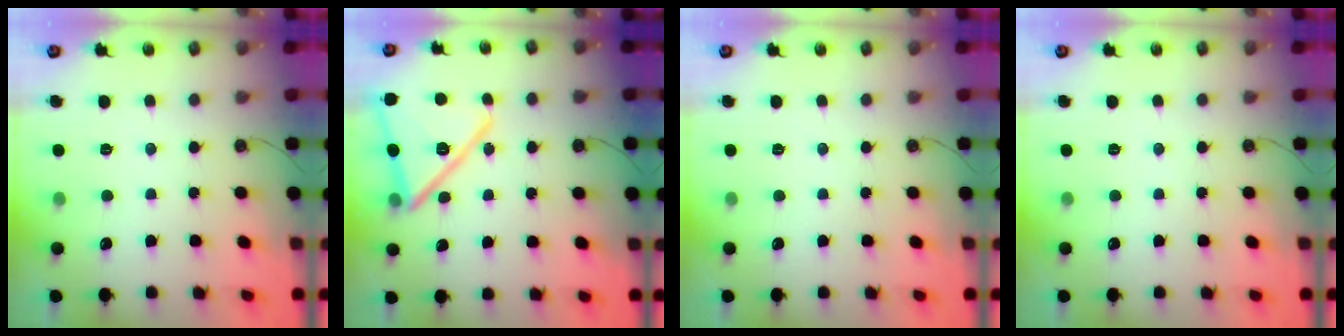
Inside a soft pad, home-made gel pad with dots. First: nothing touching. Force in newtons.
{"total": 18.9, "press": 18.9, "slide": 1.2}
{"total": 0.0}
{"total": 0.0}